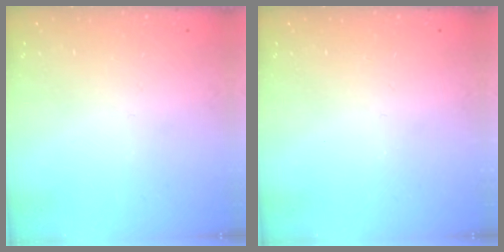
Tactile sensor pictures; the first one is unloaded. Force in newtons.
{"total": 0.0}